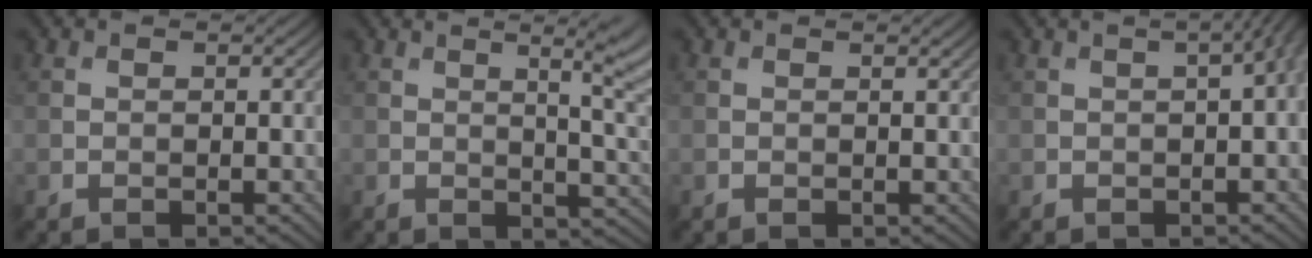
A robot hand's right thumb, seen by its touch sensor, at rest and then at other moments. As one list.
[{"total": 7.9, "force": [2.3, 2.1, 7.3], "torque": [-0.086, 0.013, 0.033]}, {"total": 0.0}, {"total": 4.0, "force": [0.3, 1.3, 3.8], "torque": [-0.036, 0.012, 0.006]}]